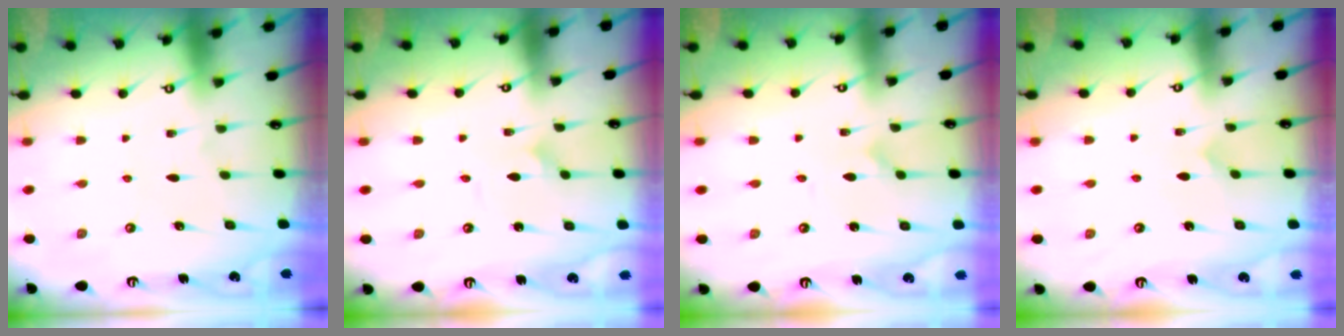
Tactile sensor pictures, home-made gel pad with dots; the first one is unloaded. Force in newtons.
{"total": 1.7, "press": 1.6, "slide": 0.1}
{"total": 2.2, "press": 2.2, "slide": 0.2}
{"total": 2.8, "press": 2.8, "slide": 0.2}